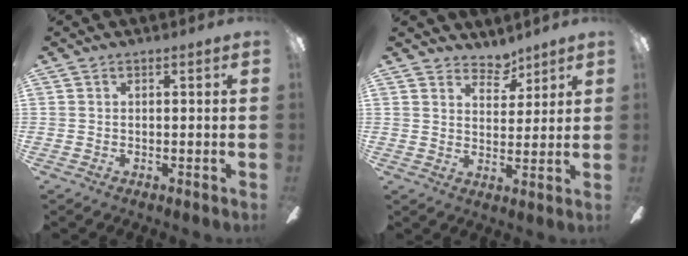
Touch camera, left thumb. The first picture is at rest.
{"total": 5.5, "force": [4.8, 2.6, 1.2], "torque": [-0.007, -0.034, 0.084]}